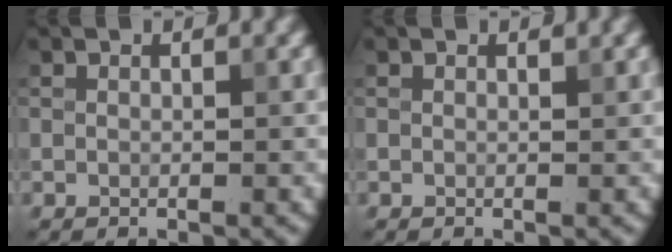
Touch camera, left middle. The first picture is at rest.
{"total": 0.0}